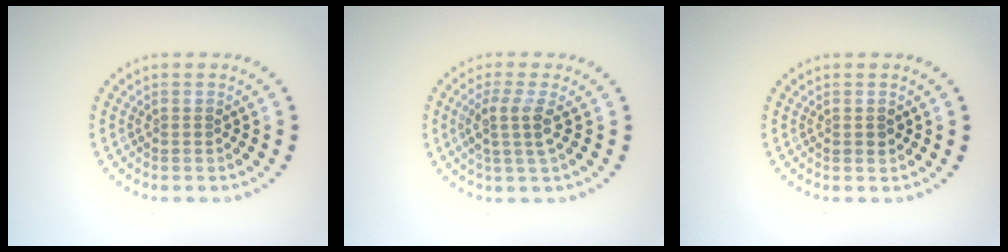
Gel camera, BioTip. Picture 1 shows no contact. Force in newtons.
{"total": 2.6, "press": 2.1, "slide": 1.6}
{"total": 0.9, "press": 0.8, "slide": 0.1}